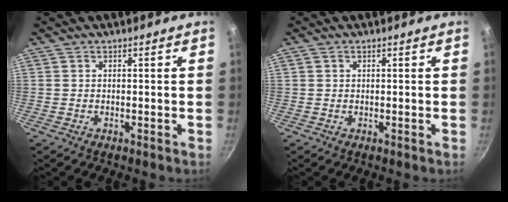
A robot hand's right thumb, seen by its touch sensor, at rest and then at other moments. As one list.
[{"total": 0.6, "force": [0.2, 0.5, 0.2], "torque": [-0.003, 0.004, 0.003]}]